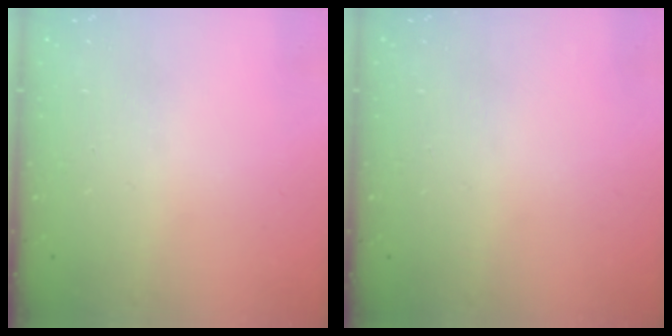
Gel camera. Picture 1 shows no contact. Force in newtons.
{"total": 0.0}